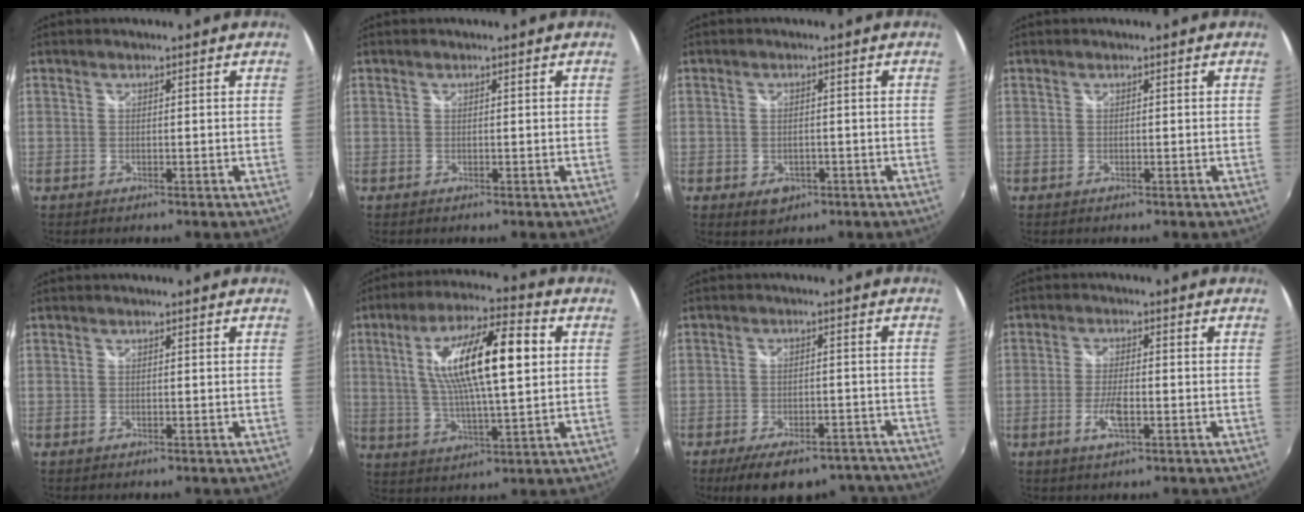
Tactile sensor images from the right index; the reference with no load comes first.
{"total": 0.0}
{"total": 4.0, "force": [-1.5, 2.9, 2.2], "torque": [-0.044, -0.007, -0.017]}
{"total": 0.0}
{"total": 0.0}
{"total": 16.9, "force": [3.5, 3.9, 16.0], "torque": [-0.290, 0.016, 0.063]}
{"total": 15.9, "force": [-13.0, 6.1, 6.7], "torque": [-0.129, 0.005, -0.163]}
{"total": 4.8, "force": [-1.8, 1.2, 4.3], "torque": [-0.092, -0.005, -0.034]}